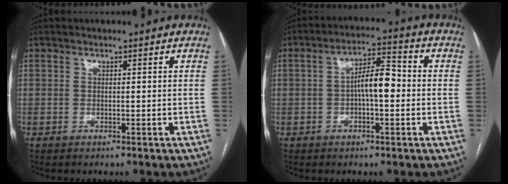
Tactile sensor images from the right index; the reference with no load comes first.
{"total": 6.7, "force": [-0.6, 2.0, 6.4], "torque": [-0.109, 0.023, -0.013]}